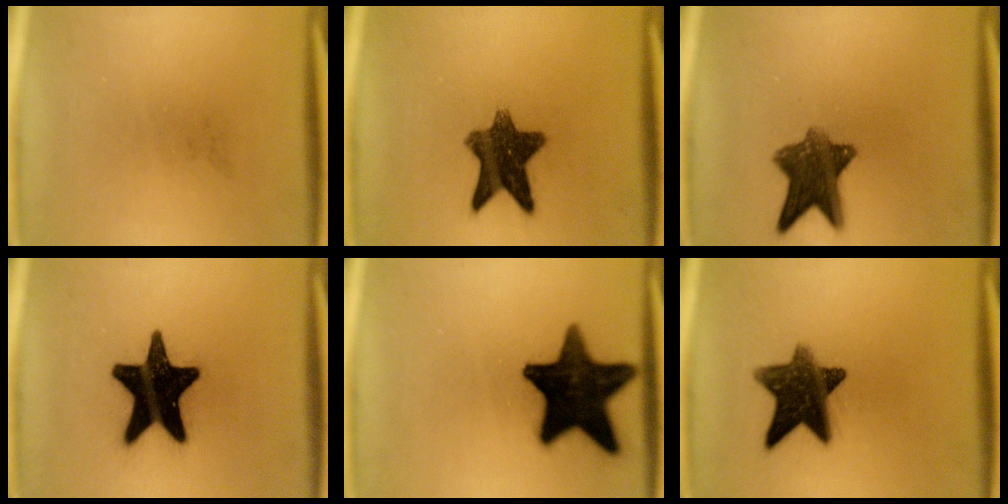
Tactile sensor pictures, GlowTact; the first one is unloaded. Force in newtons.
{"total": 10.6}
{"total": 8.9}
{"total": 20.0}
{"total": 18.7}
{"total": 11.5}